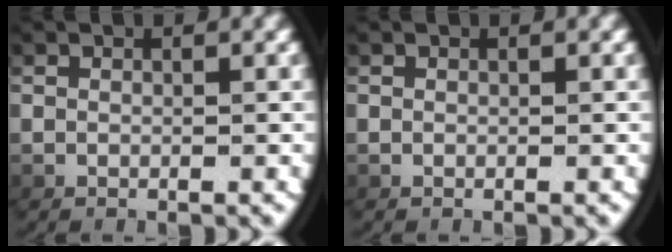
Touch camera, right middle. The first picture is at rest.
{"total": 0.0}